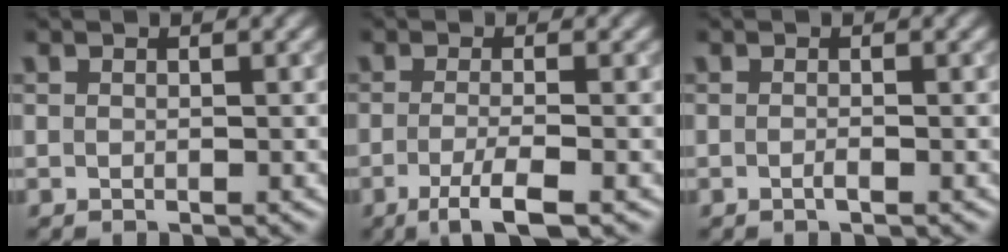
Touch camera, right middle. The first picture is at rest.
{"total": 3.7, "force": [-1.6, 0.8, 3.2], "torque": [-0.054, -0.002, -0.037]}
{"total": 0.7, "force": [-0.3, 0.1, 0.6], "torque": [-0.011, -0.001, -0.008]}